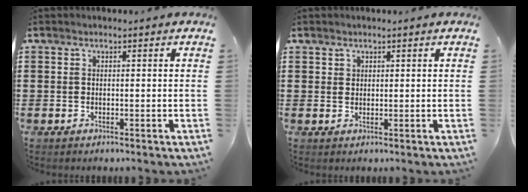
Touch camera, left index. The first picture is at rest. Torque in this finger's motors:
{"motor_torque": [0.29, 0.38, -0.01, -0.01]}